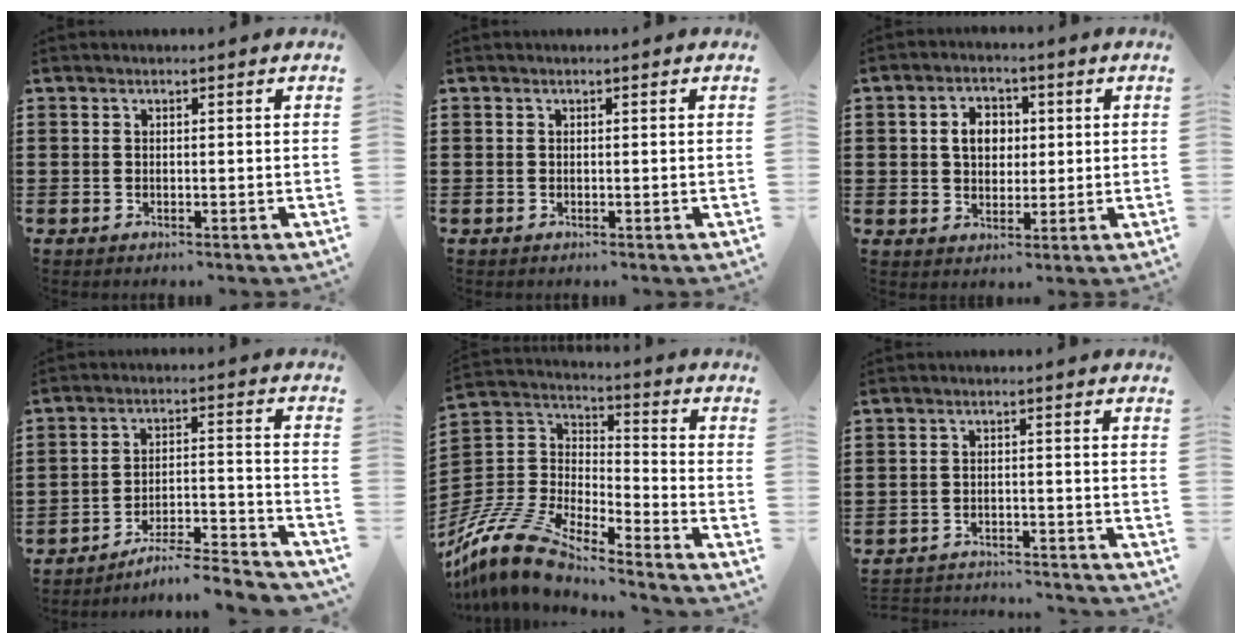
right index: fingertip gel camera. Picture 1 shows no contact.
{"total": 0.0}
{"total": 4.9, "force": [0.7, 3.8, 3.0], "torque": [-0.063, 0.012, 0.005]}
{"total": 5.8, "force": [-5.4, 0.1, 2.1], "torque": [-0.034, -0.006, -0.108]}
{"total": 11.2, "force": [-10.3, 2.3, 3.9], "torque": [-0.110, 0.008, -0.217]}
{"total": 3.0, "force": [-3.0, 0.2, 0.1], "torque": [-0.008, 0.001, -0.064]}